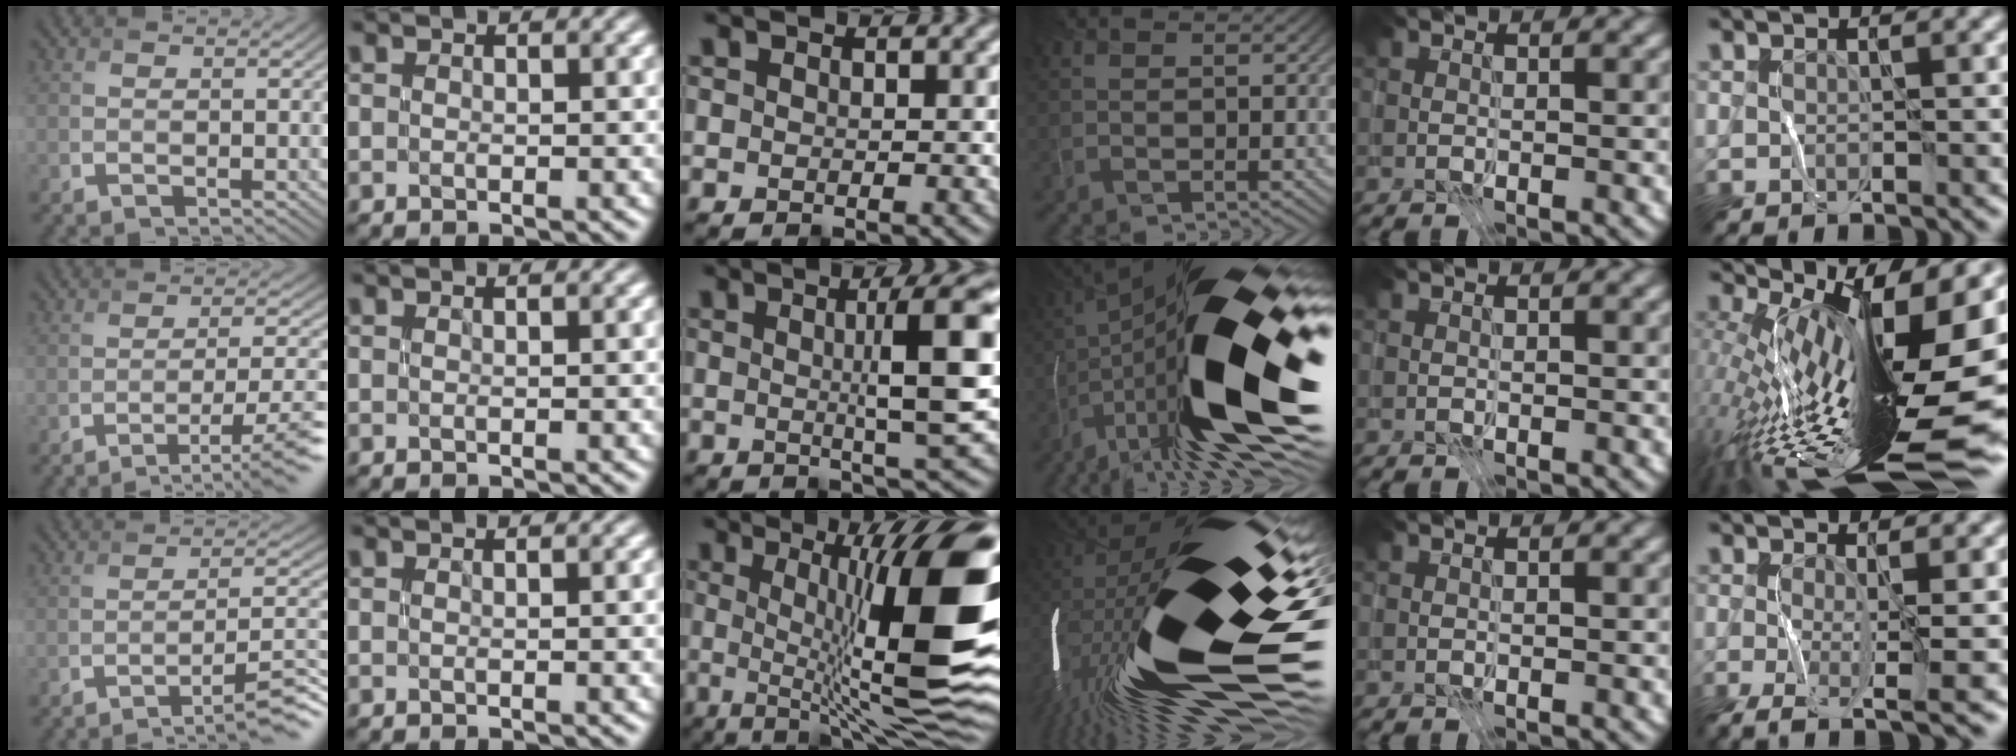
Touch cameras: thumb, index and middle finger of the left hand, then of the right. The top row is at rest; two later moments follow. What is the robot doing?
{"motion": "open", "object": "stapler"}